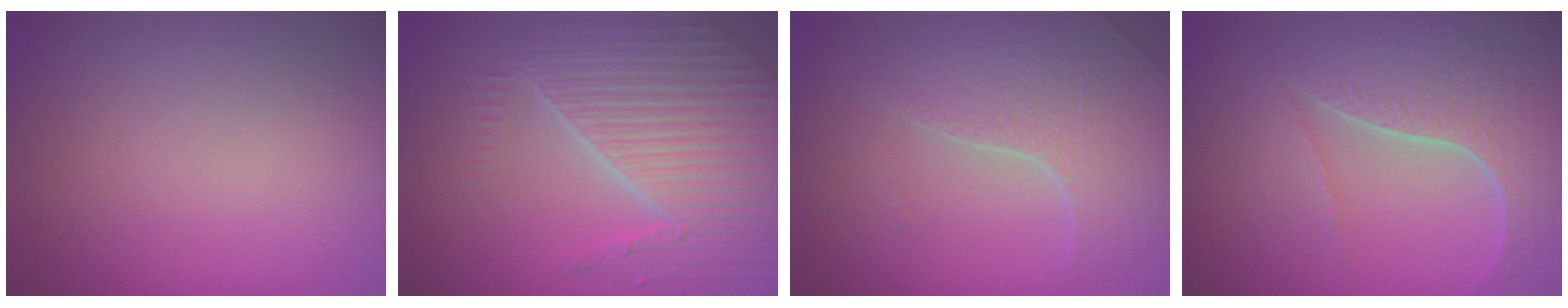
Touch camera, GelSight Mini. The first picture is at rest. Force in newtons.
{"total": 7.2, "press": 5.5, "slide": 4.6}
{"total": 3.7, "press": 3.6, "slide": 1.0}
{"total": 6.8, "press": 5.2, "slide": 4.3}